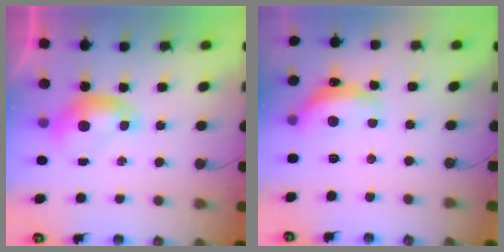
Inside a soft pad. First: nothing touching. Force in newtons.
{"total": 7.3, "press": 7.3, "slide": 0.8}